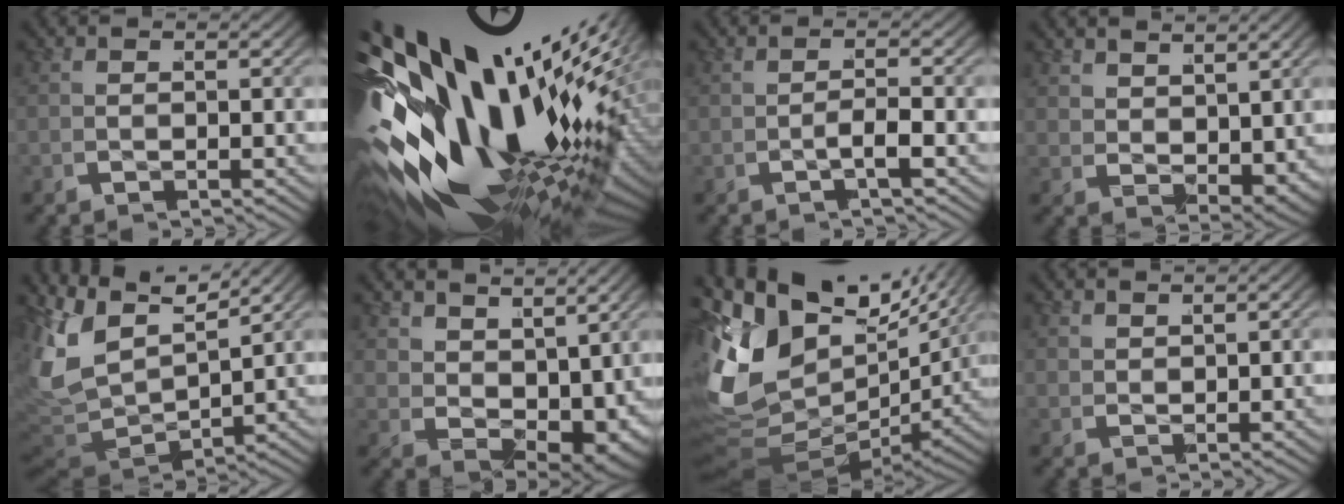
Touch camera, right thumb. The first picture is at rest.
{"total": 31.5, "force": [-3.7, 19.1, 24.8], "torque": [-0.435, -0.061, -0.024]}
{"total": 1.5, "force": [-0.9, 0.0, 1.3], "torque": [-0.028, 0.007, -0.018]}
{"total": 2.8, "force": [1.9, 1.2, 1.6], "torque": [-0.030, -0.008, 0.041]}
{"total": 9.7, "force": [0.8, 6.6, 7.1], "torque": [-0.176, -0.032, 0.017]}
{"total": 5.8, "force": [0.8, 3.2, 4.7], "torque": [-0.100, -0.032, 0.031]}
{"total": 17.6, "force": [0.9, 12.3, 12.5], "torque": [-0.257, -0.030, 0.019]}
{"total": 1.8, "force": [1.7, -0.3, -0.2], "torque": [0.008, 0.007, 0.036]}